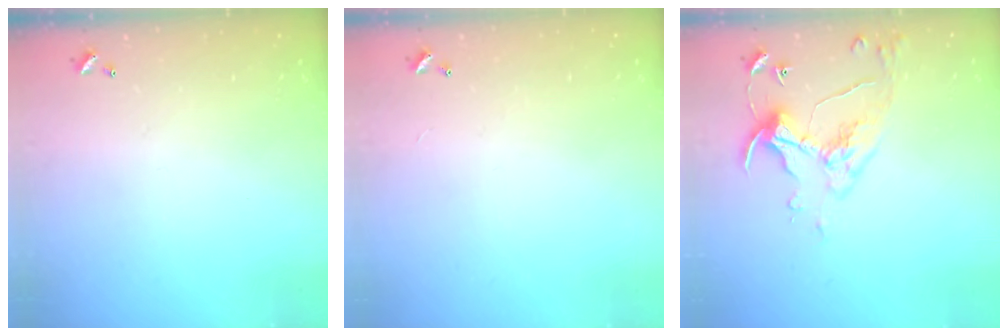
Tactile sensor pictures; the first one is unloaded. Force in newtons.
{"total": 2.6, "press": 2.6, "slide": 0.3}
{"total": 6.8, "press": 6.7, "slide": 0.8}